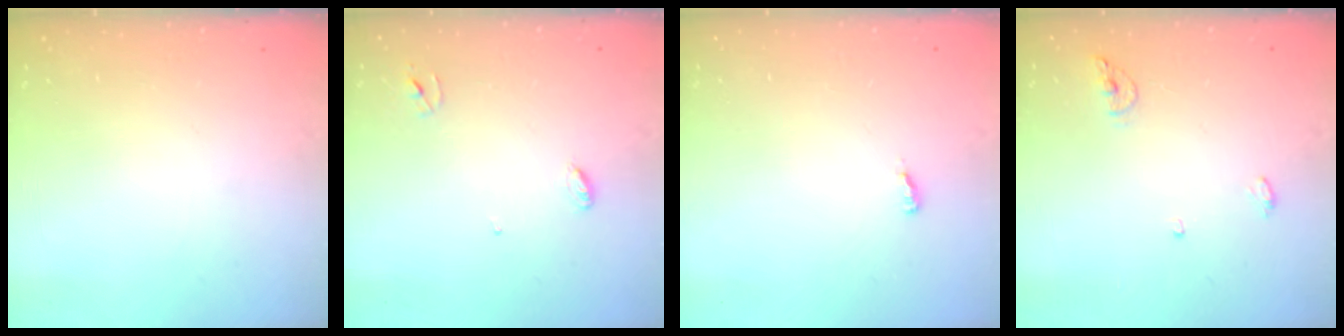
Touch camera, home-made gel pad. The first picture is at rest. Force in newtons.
{"total": 3.3, "press": 3.3, "slide": 0.3}
{"total": 2.6, "press": 2.4, "slide": 1.0}
{"total": 5.7, "press": 5.7, "slide": 0.9}